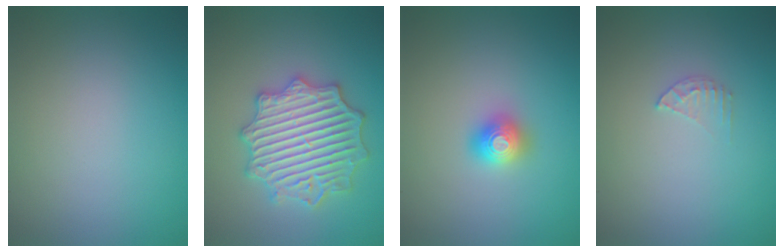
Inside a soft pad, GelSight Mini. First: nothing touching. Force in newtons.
{"total": 6.6, "press": 6.5, "slide": 1.0}
{"total": 2.0, "press": 2.0, "slide": 0.1}
{"total": 1.3, "press": 1.3, "slide": 0.1}